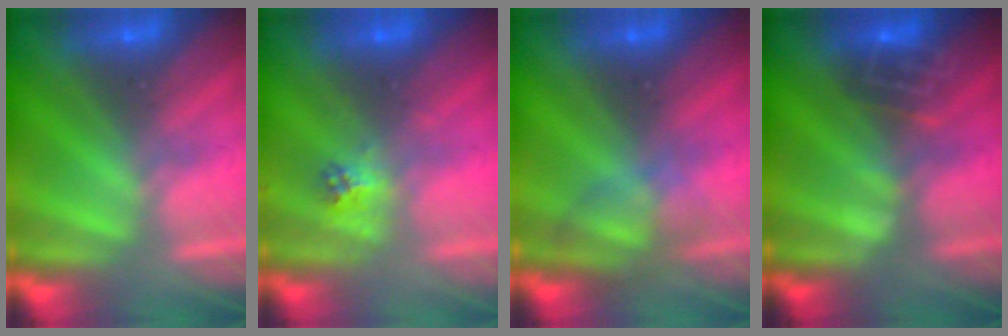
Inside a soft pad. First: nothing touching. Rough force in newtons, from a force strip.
{"total": 2.2}
{"total": 2.5}
{"total": 2.8}